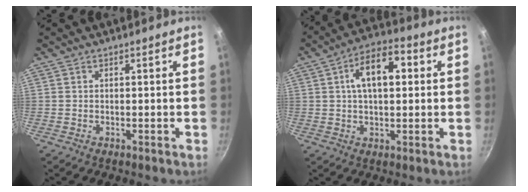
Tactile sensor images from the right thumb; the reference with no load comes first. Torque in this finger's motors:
{"motor_torque": [-0.82, 0.98, 0.78, 0.13, 0.09]}